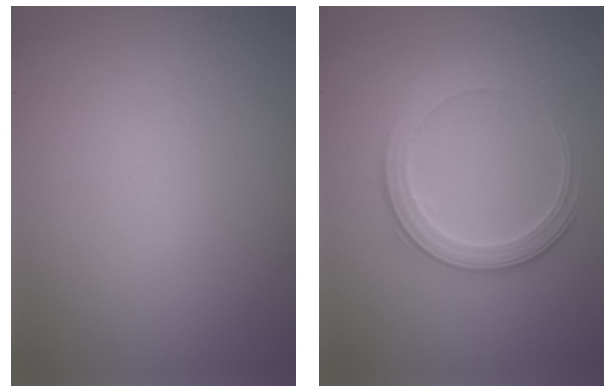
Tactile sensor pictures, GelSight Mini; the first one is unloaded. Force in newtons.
{"total": 2.8, "press": 2.8, "slide": 0.3}